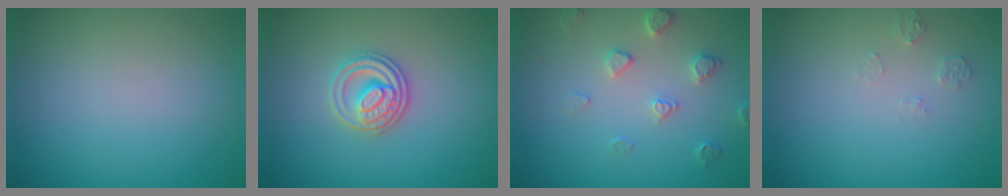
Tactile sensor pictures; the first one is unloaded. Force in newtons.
{"total": 3.0, "press": 2.8, "slide": 1.2}
{"total": 2.5, "press": 2.4, "slide": 0.5}
{"total": 1.1, "press": 1.1, "slide": 0.1}